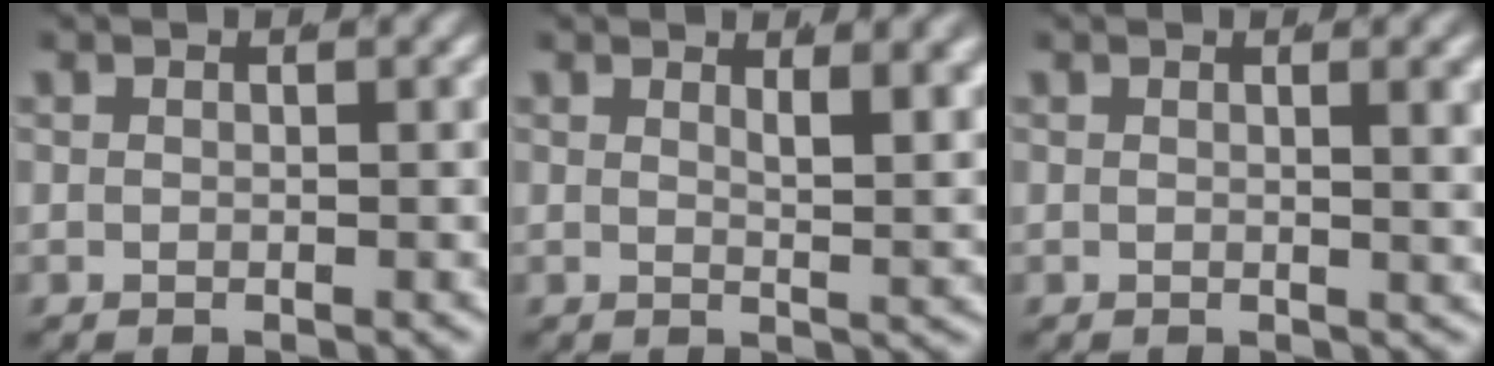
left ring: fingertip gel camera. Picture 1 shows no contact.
{"total": 2.8, "force": [1.8, -0.2, 2.1], "torque": [-0.025, -0.018, 0.034]}
{"total": 1.3, "force": [0.5, -0.3, 1.1], "torque": [-0.012, -0.002, 0.008]}